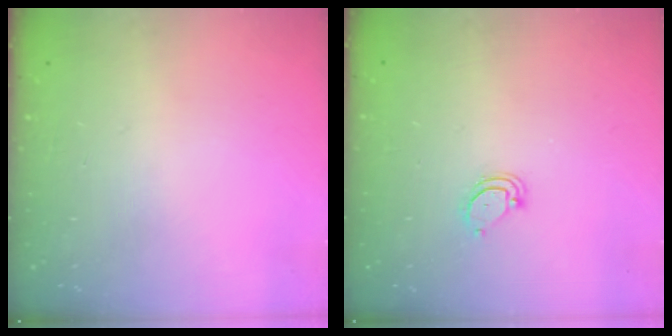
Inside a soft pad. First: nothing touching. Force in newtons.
{"total": 3.8, "press": 3.8, "slide": 0.4}